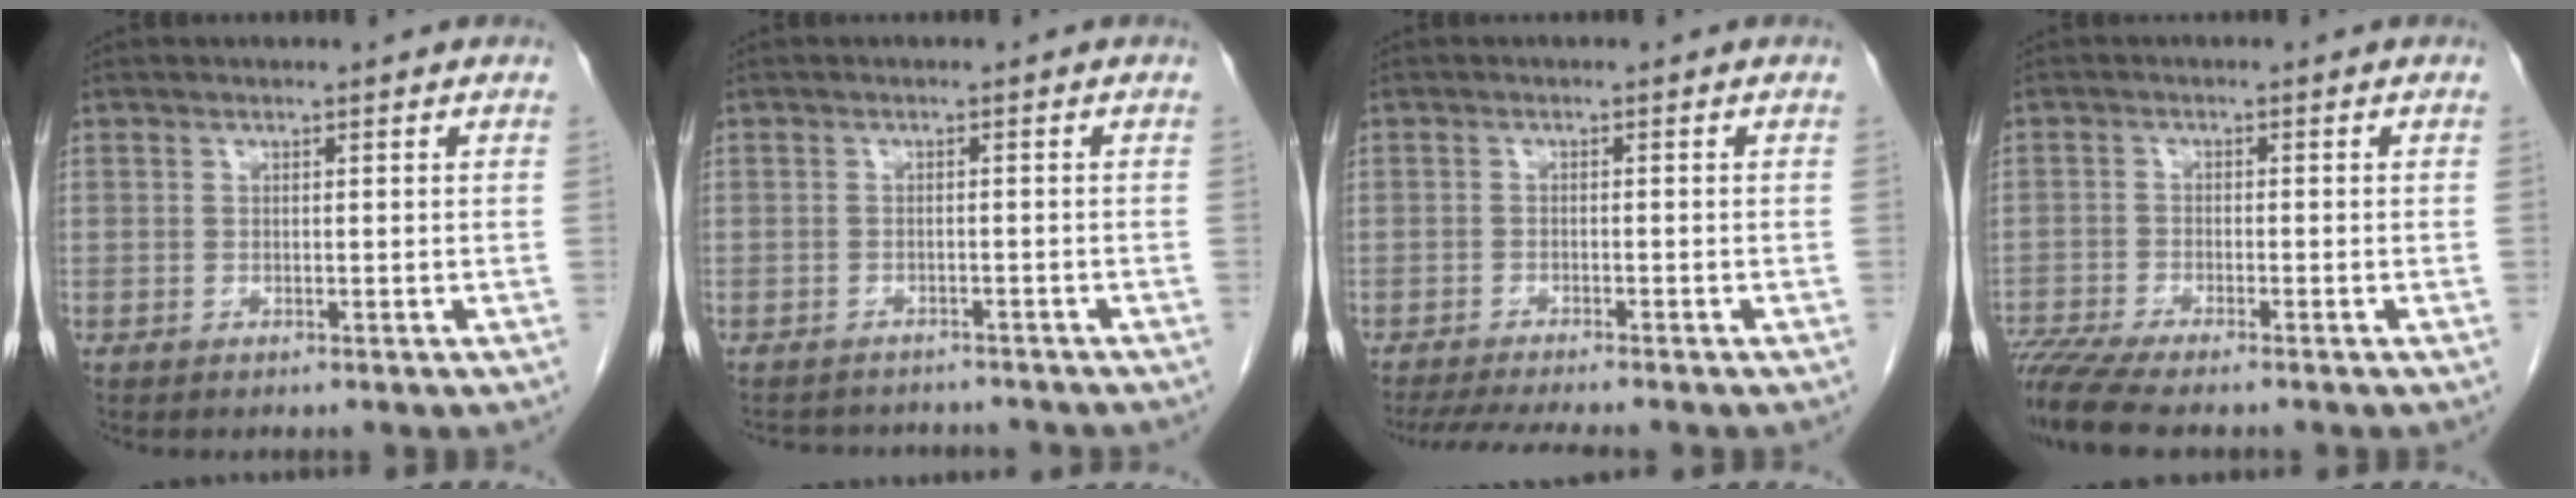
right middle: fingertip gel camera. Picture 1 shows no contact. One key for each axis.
{"total": 8.2, "fx": -7.5, "fy": 2.7, "fz": 1.9, "tx": -0.032, "ty": 0.006, "tz": -0.090}
{"total": 7.8, "fx": -6.8, "fy": 0.3, "fz": 3.8, "tx": -0.054, "ty": -0.015, "tz": -0.107}
{"total": 7.5, "fx": -6.5, "fy": 0.0, "fz": 3.7, "tx": -0.065, "ty": -0.018, "tz": -0.114}